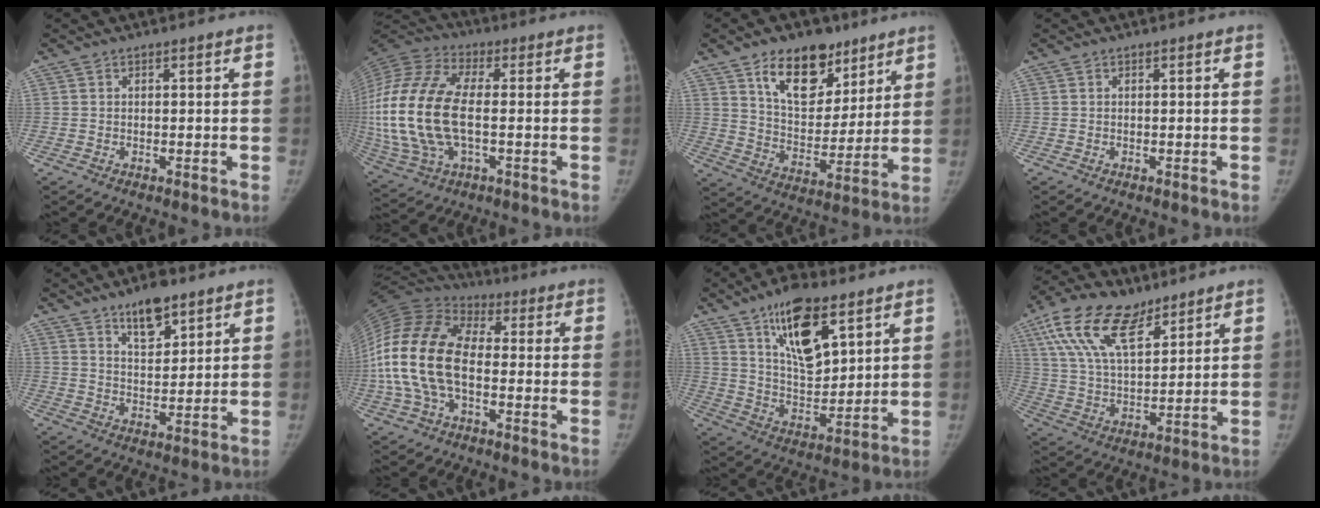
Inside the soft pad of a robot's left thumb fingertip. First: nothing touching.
{"total": 25.3, "force": [-1.6, 13.3, 21.4], "torque": [-0.511, 0.002, -0.023]}
{"total": 15.9, "force": [9.5, 9.5, 8.5], "torque": [-0.089, -0.052, 0.163]}
{"total": 0.0}
{"total": 8.4, "force": [5.6, 3.5, 5.2], "torque": [-0.060, -0.036, 0.094]}
{"total": 19.1, "force": [-2.5, 11.3, 15.1], "torque": [-0.320, 0.029, -0.053]}
{"total": 15.7, "force": [8.5, 6.9, 11.3], "torque": [-0.155, -0.046, 0.152]}
{"total": 16.1, "force": [9.5, 8.0, 10.3], "torque": [-0.170, -0.026, 0.179]}